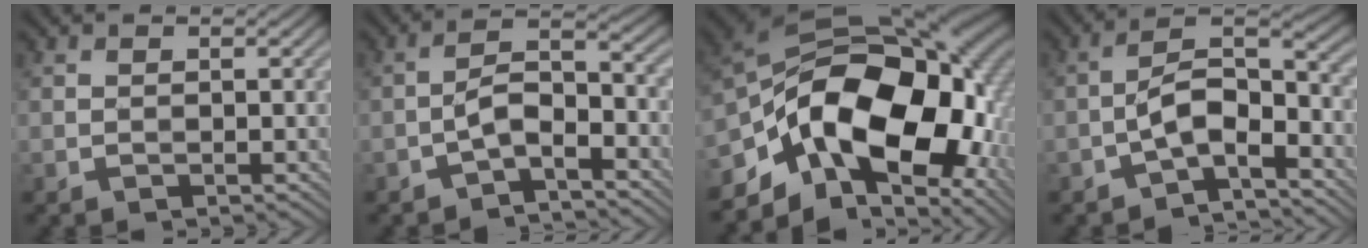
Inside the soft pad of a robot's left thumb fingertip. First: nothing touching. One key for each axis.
{"total": 4.8, "fx": -2.9, "fy": 1.7, "fz": 3.5, "tx": -0.066, "ty": 0.015, "tz": -0.061}
{"total": 18.6, "fx": -4.8, "fy": 11.9, "fz": 13.5, "tx": -0.236, "ty": -0.014, "tz": -0.082}
{"total": 7.0, "fx": -3.7, "fy": 2.8, "fz": 5.3, "tx": -0.088, "ty": 0.017, "tz": -0.081}